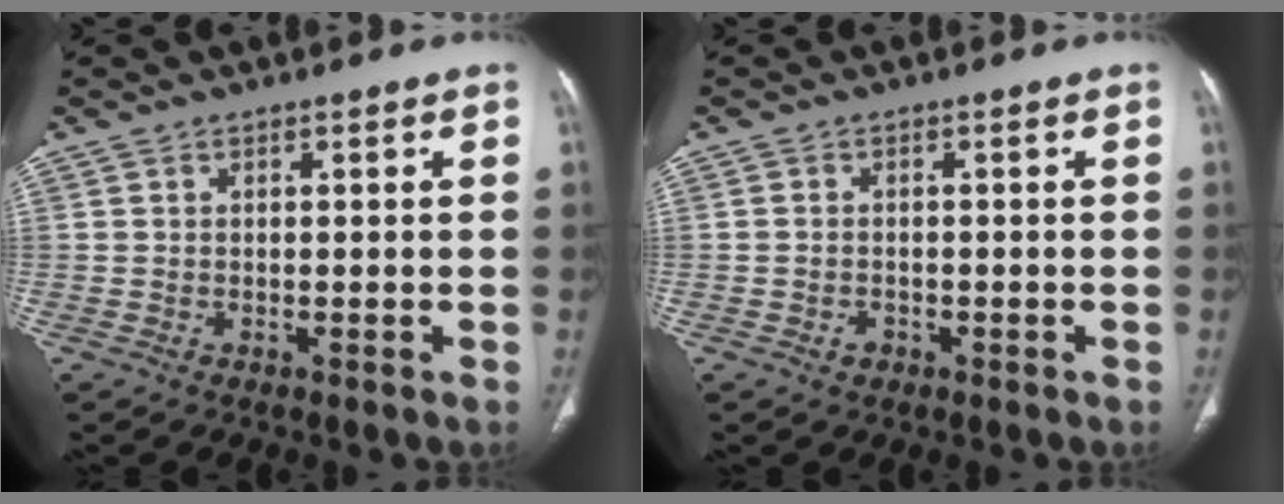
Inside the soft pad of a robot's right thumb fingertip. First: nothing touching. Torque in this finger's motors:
{"motor_torque": [-0.12, 0.23, -0.02, 0.48, 0.07]}